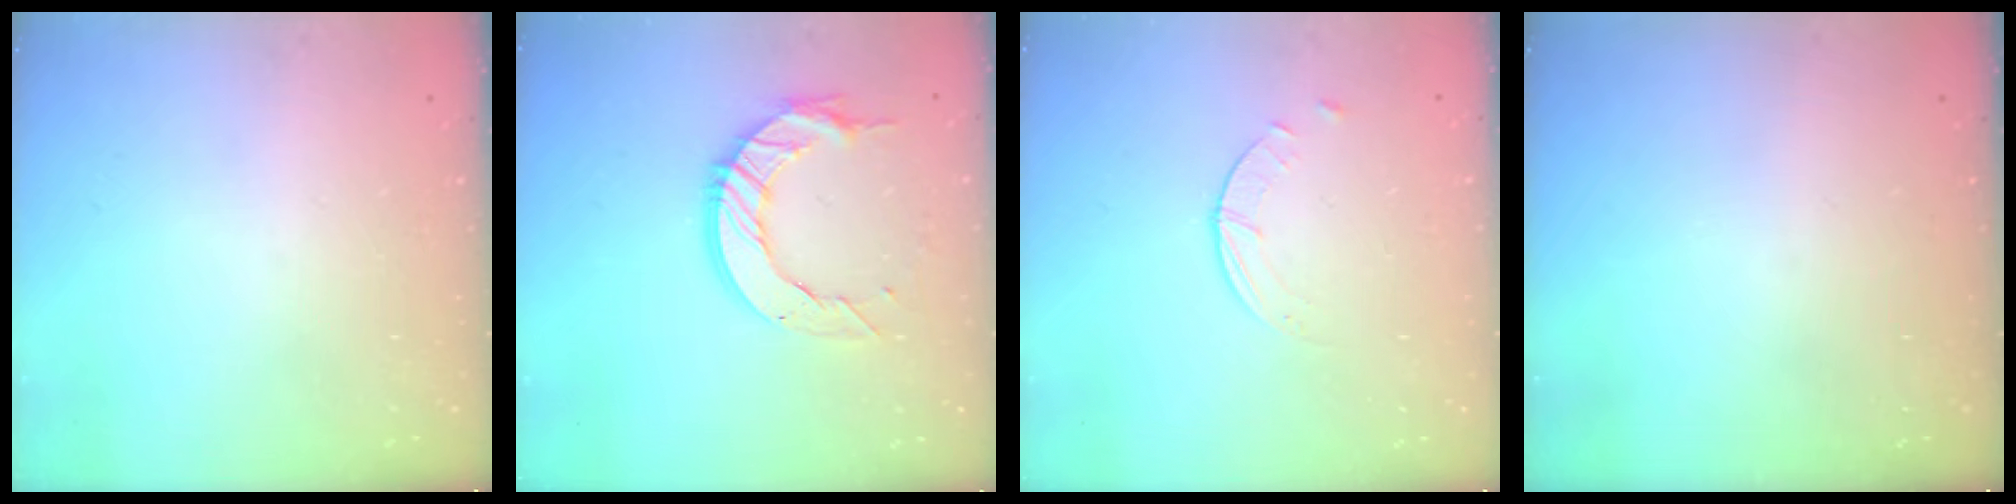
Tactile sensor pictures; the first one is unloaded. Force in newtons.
{"total": 12.5, "press": 12.4, "slide": 0.9}
{"total": 0.9, "press": 0.9, "slide": 0.1}
{"total": 0.0}